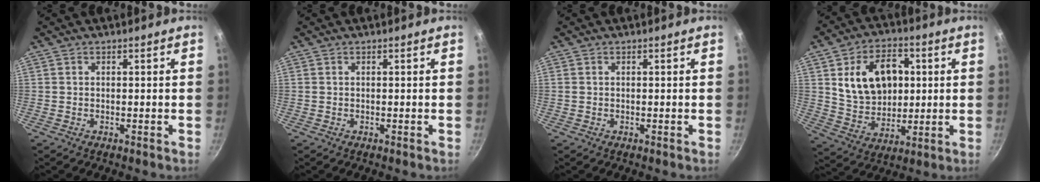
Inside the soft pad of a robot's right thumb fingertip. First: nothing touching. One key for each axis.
{"total": 0.0}
{"total": 0.7, "fx": 0.1, "fy": 0.7, "fz": 0.3, "tx": -0.006, "ty": 0.002, "tz": 0.002}
{"total": 15.9, "fx": 3.2, "fy": 11.4, "fz": 10.5, "tx": -0.142, "ty": -0.004, "tz": 0.062}